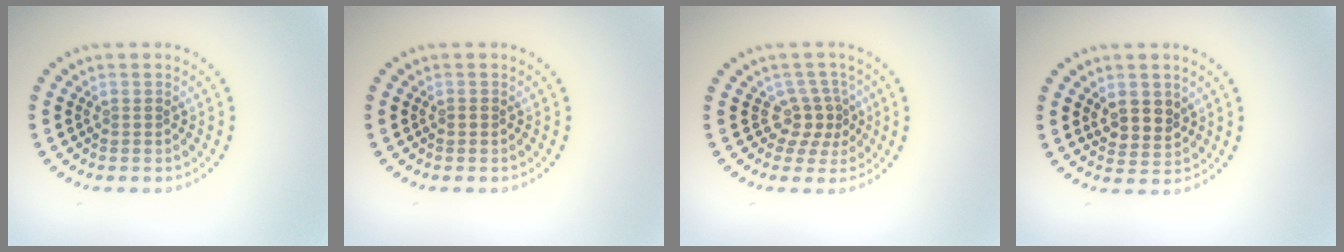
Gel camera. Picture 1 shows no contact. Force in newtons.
{"total": 0.5, "press": 0.5, "slide": 0.1}
{"total": 2.6, "press": 1.8, "slide": 1.9}
{"total": 2.7, "press": 2.4, "slide": 1.1}